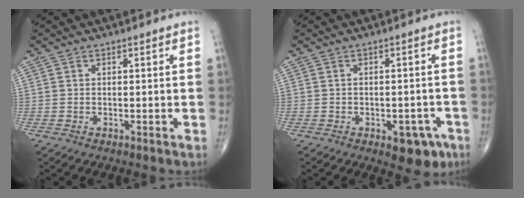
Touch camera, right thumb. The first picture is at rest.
{"total": 6.4, "force": [-3.3, 3.4, 4.2], "torque": [-0.027, 0.016, -0.035]}